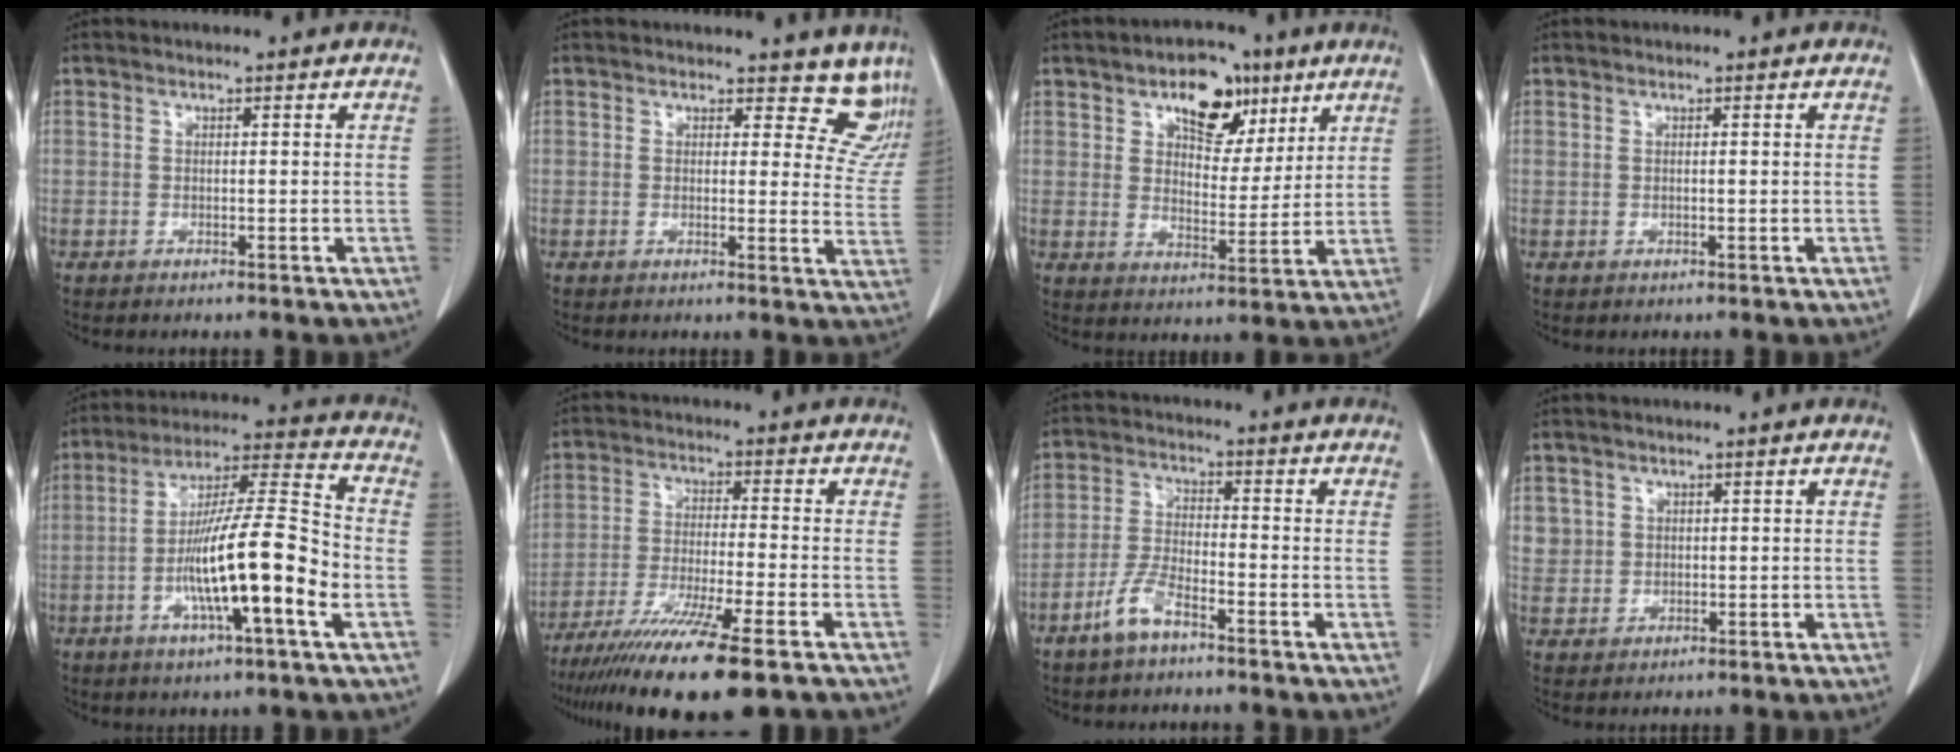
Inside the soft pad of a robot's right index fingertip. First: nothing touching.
{"total": 8.4, "force": [7.4, 4.0, 0.8], "torque": [0.039, -0.027, 0.047]}
{"total": 10.1, "force": [5.6, 5.8, 6.1], "torque": [-0.087, 0.013, 0.090]}
{"total": 0.0}
{"total": 16.1, "force": [-4.2, 0.6, 15.5], "torque": [-0.269, 0.001, -0.078]}
{"total": 14.6, "force": [-10.3, 0.2, 10.4], "torque": [-0.188, -0.045, -0.174]}
{"total": 5.5, "force": [-3.8, 1.4, 3.7], "torque": [-0.086, -0.001, -0.079]}
{"total": 3.2, "force": [1.2, 3.0, 0.1], "torque": [0.014, 0.001, 0.023]}